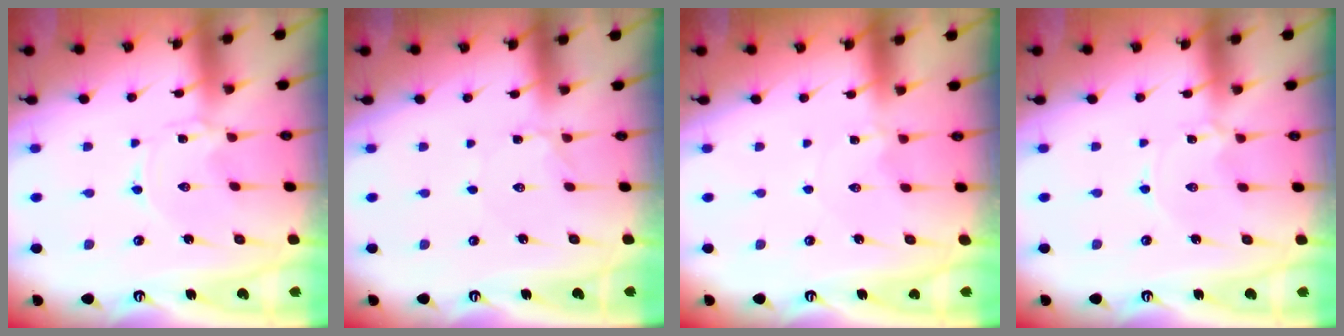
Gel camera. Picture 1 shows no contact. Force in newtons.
{"total": 1.0, "press": 1.0, "slide": 0.1}
{"total": 1.0, "press": 1.0, "slide": 0.3}
{"total": 0.7, "press": 0.6, "slide": 0.1}